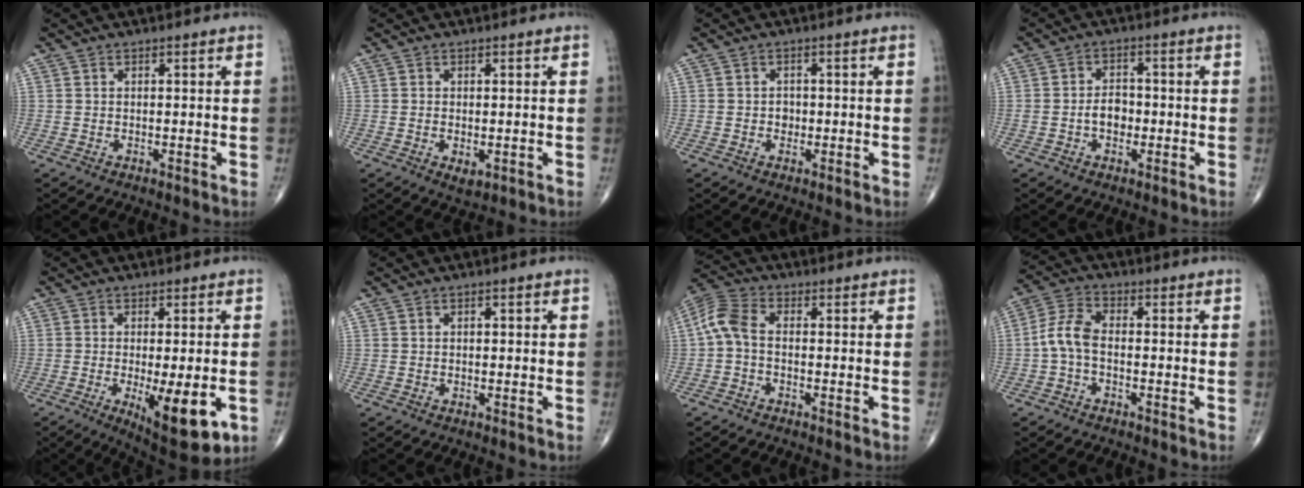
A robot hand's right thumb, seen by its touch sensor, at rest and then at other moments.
{"total": 2.2, "force": [-0.6, 1.1, 1.8], "torque": [-0.025, -0.003, -0.005]}
{"total": 1.6, "force": [-0.2, 1.4, 0.7], "torque": [-0.003, 0.005, -0.004]}
{"total": 4.1, "force": [-0.9, 2.9, 2.8], "torque": [-0.035, 0.014, -0.020]}
{"total": 12.9, "force": [-3.5, 4.1, 11.7], "torque": [-0.167, -0.020, -0.040]}
{"total": 0.8, "force": [0.2, 0.5, 0.6], "torque": [-0.006, 0.001, 0.001]}
{"total": 6.0, "force": [-0.7, 3.4, 4.9], "torque": [-0.108, 0.020, -0.028]}
{"total": 6.0, "force": [-1.2, 3.1, 4.9], "torque": [-0.106, 0.020, -0.035]}